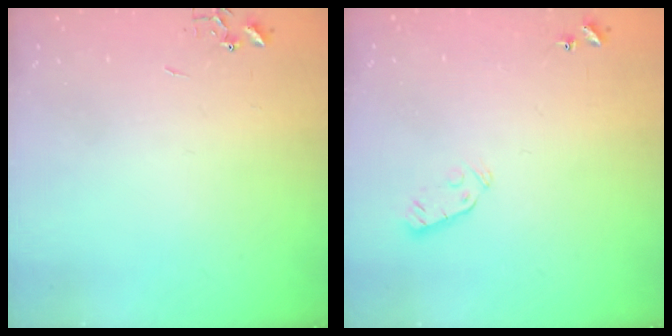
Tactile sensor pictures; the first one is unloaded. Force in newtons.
{"total": 3.3, "press": 3.1, "slide": 1.0}